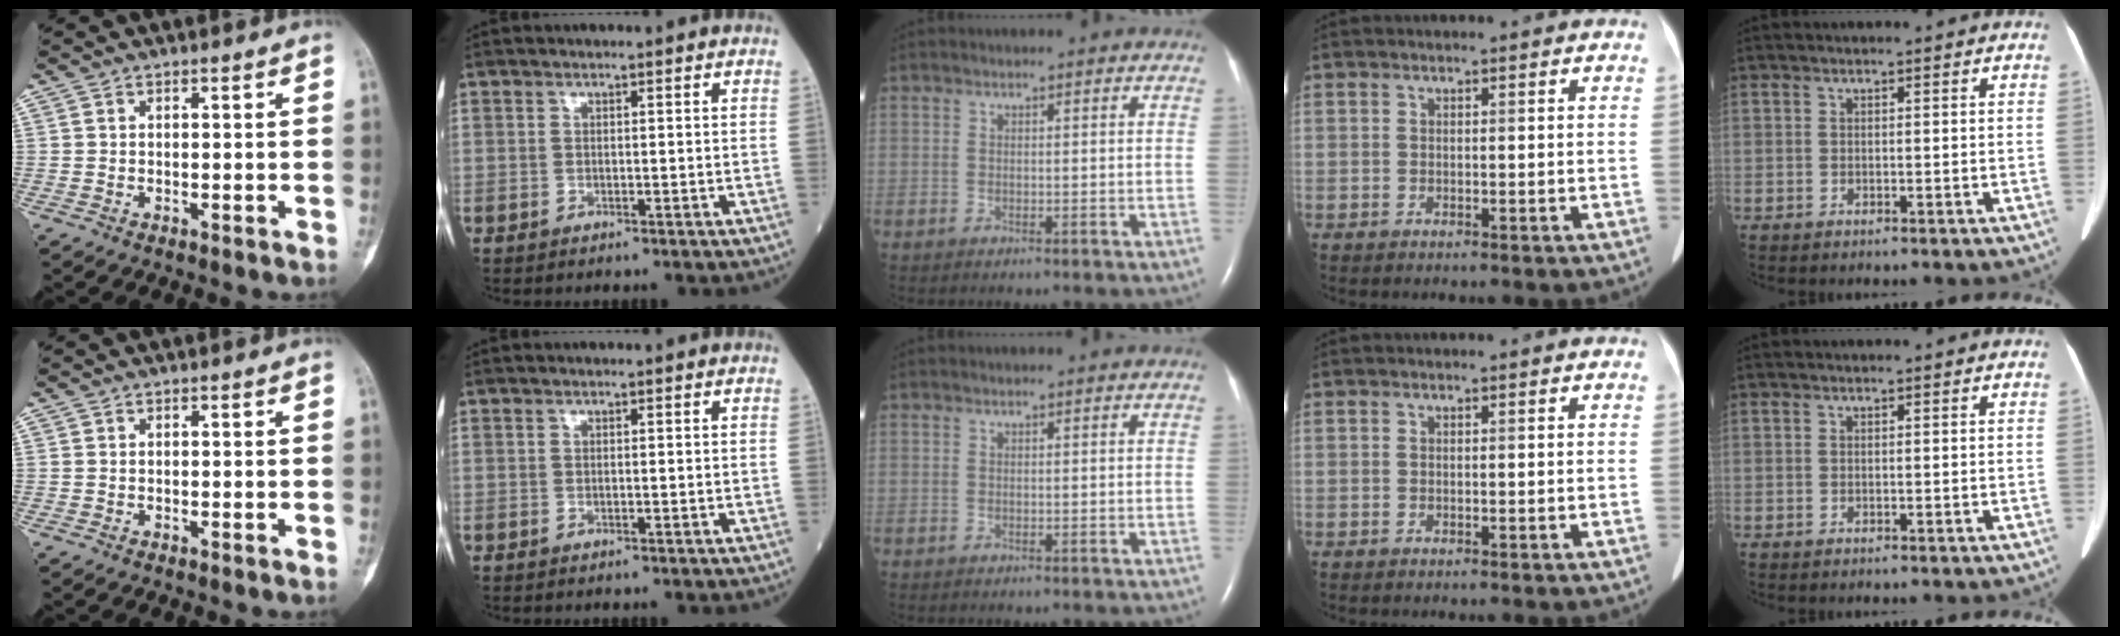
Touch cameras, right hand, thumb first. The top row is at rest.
{}